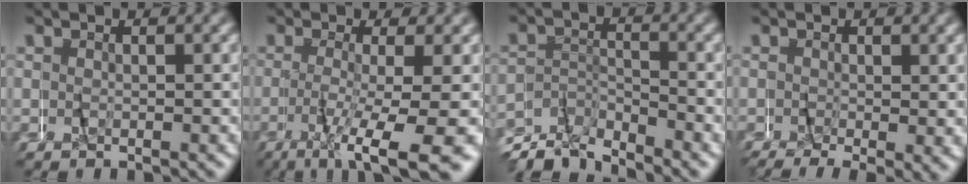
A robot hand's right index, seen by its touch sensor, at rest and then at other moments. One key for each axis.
{"total": 7.5, "fx": -5.4, "fy": 0.1, "fz": 5.2, "tx": -0.083, "ty": -0.020, "tz": -0.079}
{"total": 4.9, "fx": -4.8, "fy": 1.0, "fz": 0.8, "tx": -0.016, "ty": 0.005, "tz": -0.094}
{"total": 2.9, "fx": -1.2, "fy": 1.1, "fz": 2.3, "tx": -0.029, "ty": -0.007, "tz": -0.016}